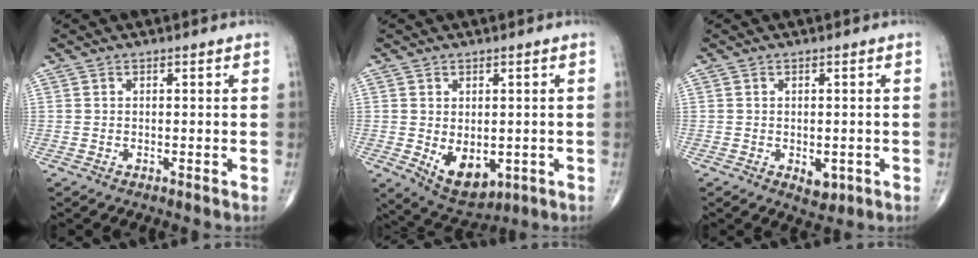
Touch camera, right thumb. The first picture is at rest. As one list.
[{"total": 8.3, "force": [-1.5, 5.2, 6.3], "torque": [-0.077, -0.012, -0.003]}, {"total": 3.1, "force": [-0.9, 1.9, 2.3], "torque": [-0.016, -0.002, -0.005]}]